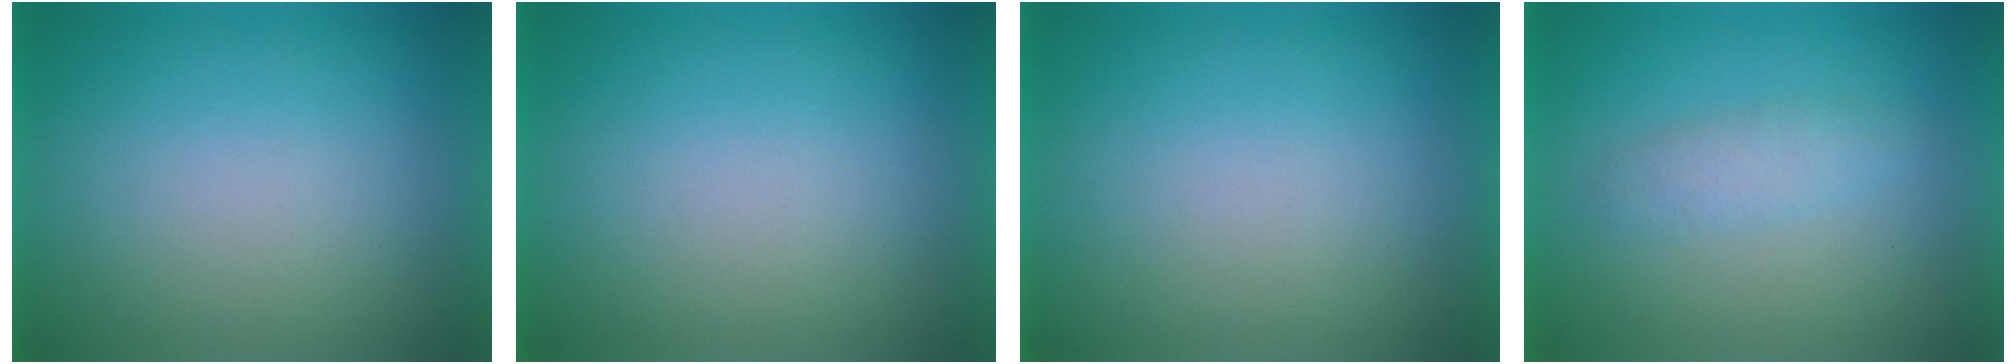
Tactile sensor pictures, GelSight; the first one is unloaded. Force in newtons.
{"total": 0.0}
{"total": 0.0}
{"total": 2.3}